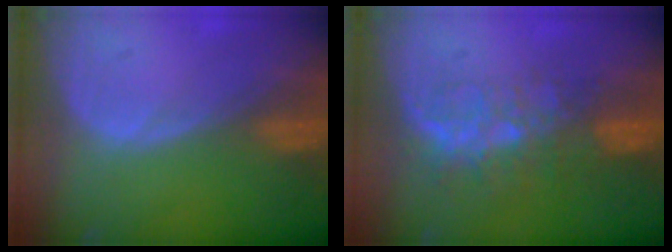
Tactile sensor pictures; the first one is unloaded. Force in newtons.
{"total": 8.3, "press": 6.8, "slide": 4.7}